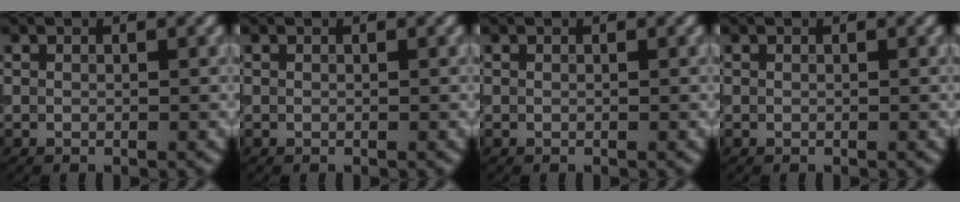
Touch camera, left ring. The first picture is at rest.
{"total": 0.0}
{"total": 0.0}
{"total": 0.0}